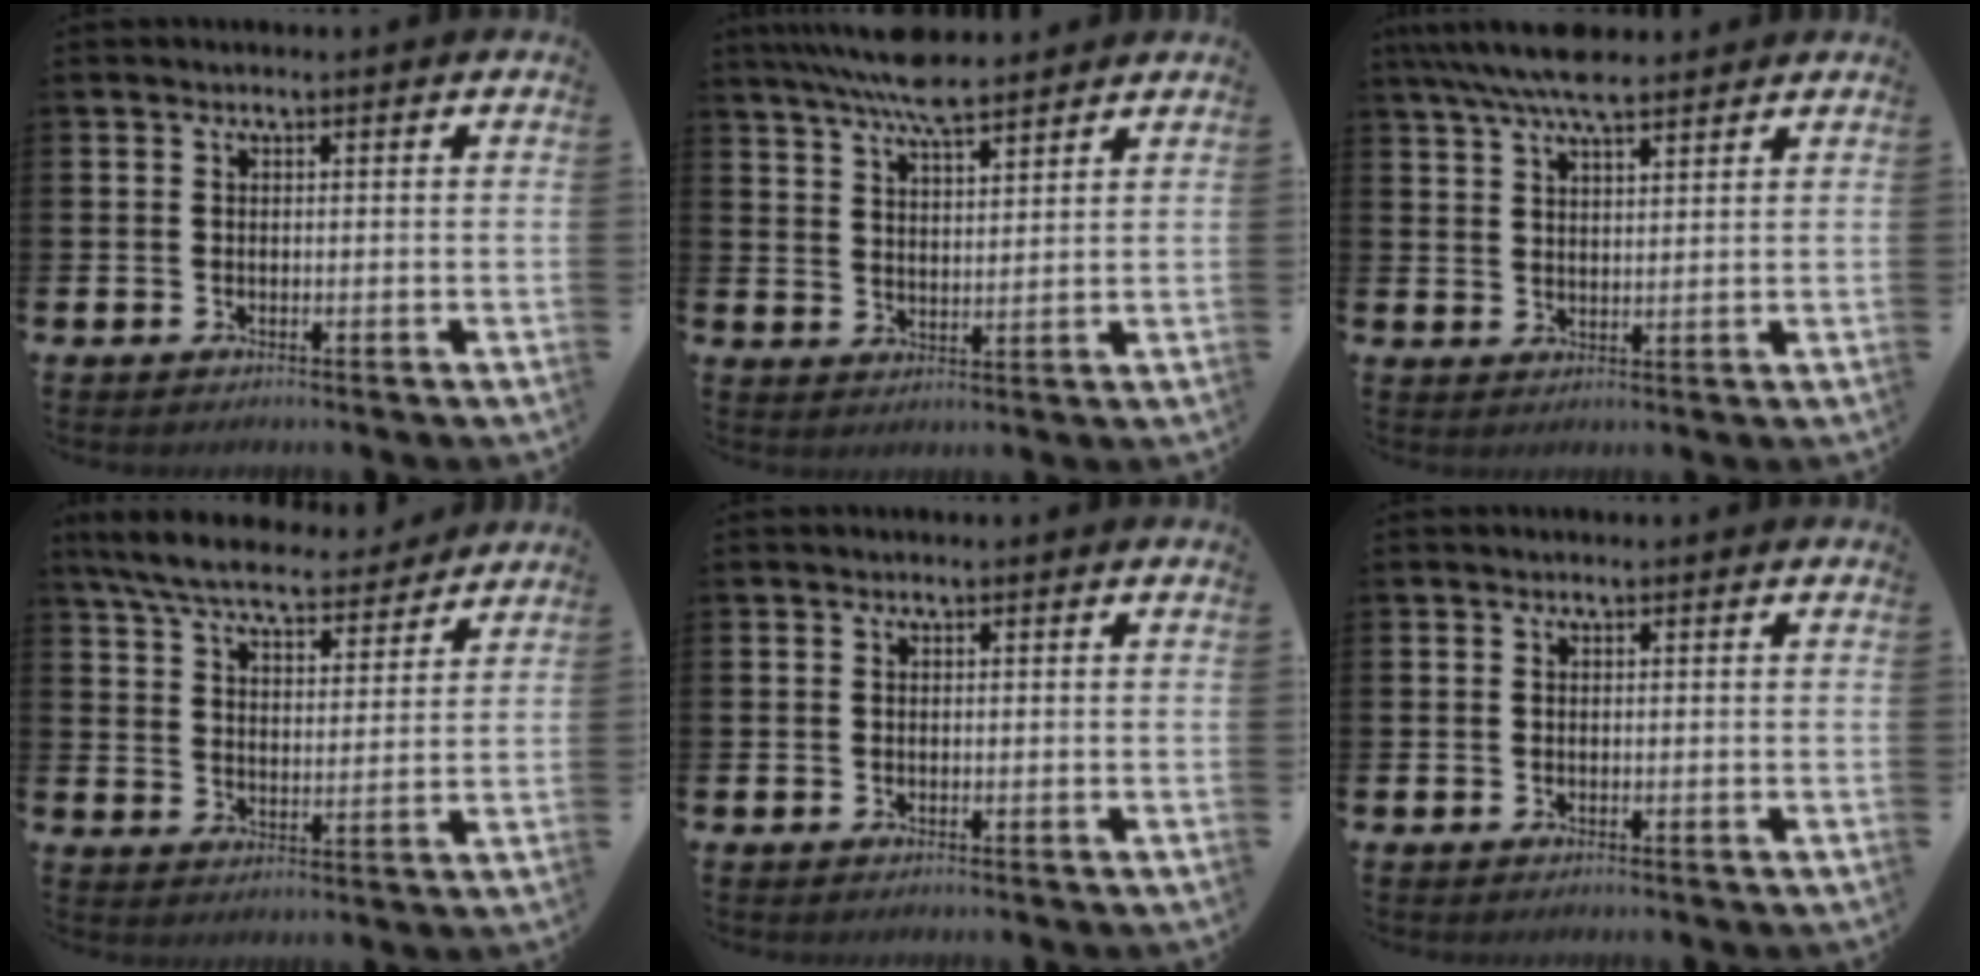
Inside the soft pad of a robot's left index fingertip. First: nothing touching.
{"total": 6.7, "force": [6.3, 0.9, 2.3], "torque": [-0.062, -0.025, 0.114]}
{"total": 6.5, "force": [5.8, 1.6, 2.6], "torque": [-0.059, -0.019, 0.104]}
{"total": 7.8, "force": [7.2, 1.5, 2.6], "torque": [-0.080, -0.038, 0.129]}
{"total": 0.0}
{"total": 0.0}